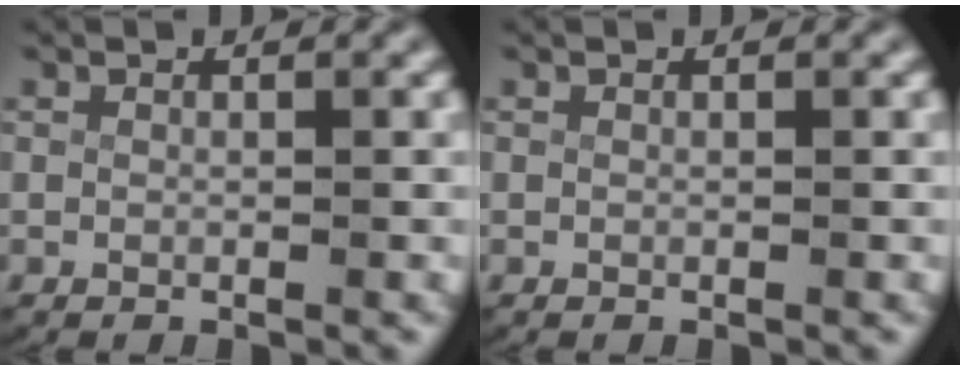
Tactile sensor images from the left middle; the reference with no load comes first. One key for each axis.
{"total": 0.0}